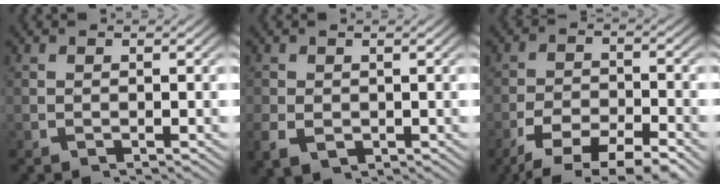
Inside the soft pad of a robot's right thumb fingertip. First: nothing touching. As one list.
[{"total": 2.7, "force": [-0.4, 2.1, 1.7], "torque": [-0.040, -0.018, 0.008]}, {"total": 7.6, "force": [-5.0, 3.7, 4.4], "torque": [-0.077, -0.028, -0.068]}]